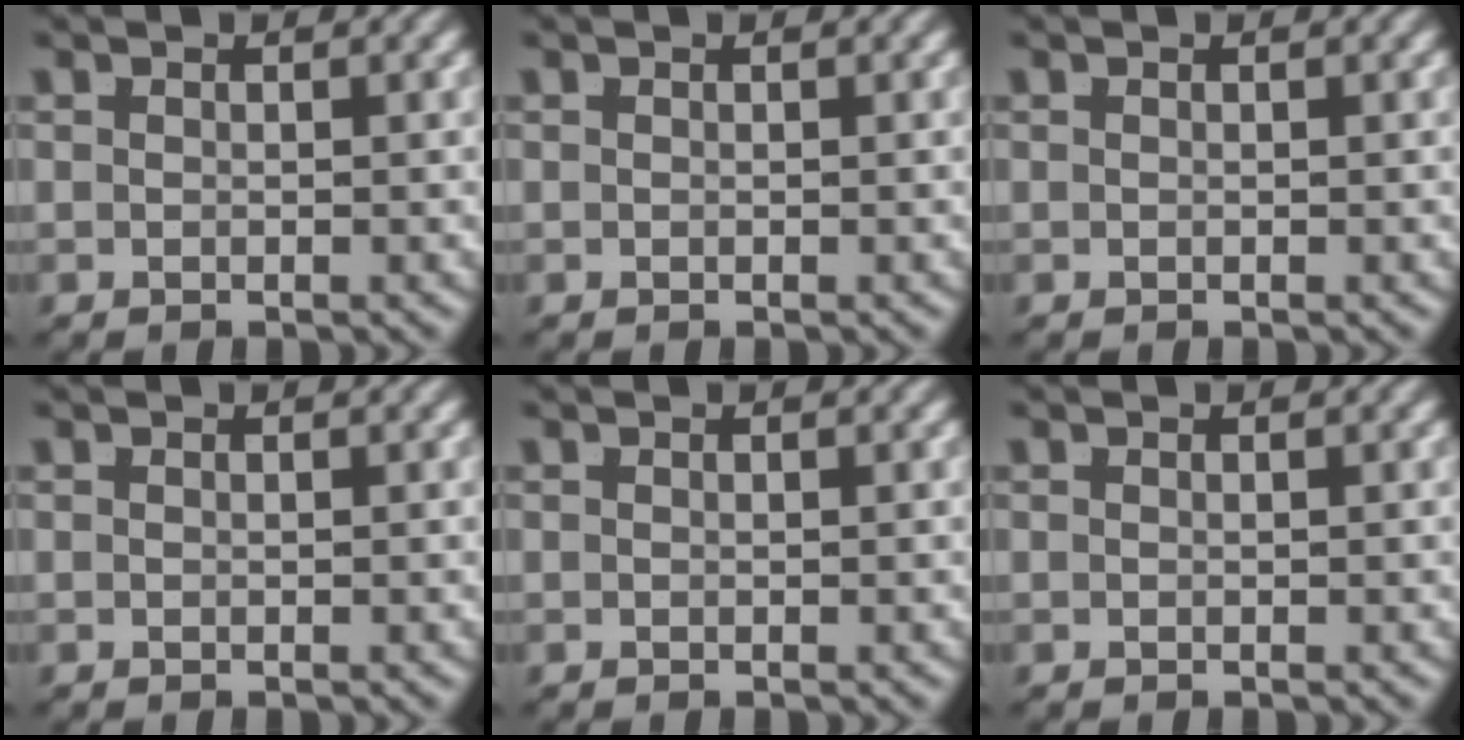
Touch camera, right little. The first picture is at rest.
{"total": 0.0}
{"total": 0.0}
{"total": 0.0}
{"total": 0.0}
{"total": 0.0}